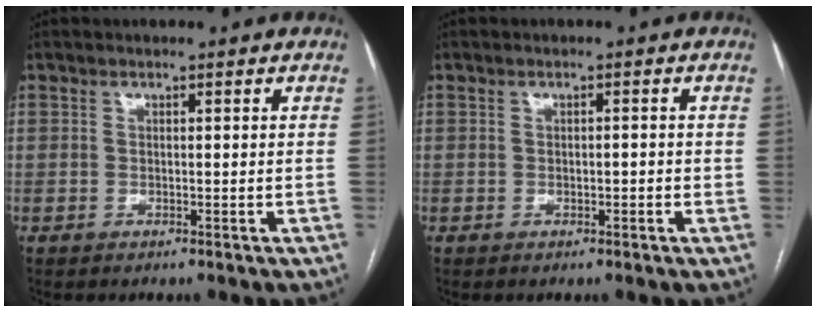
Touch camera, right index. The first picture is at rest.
{"total": 1.2, "force": [-0.1, 0.4, 1.1], "torque": [-0.019, 0.001, 0.000]}